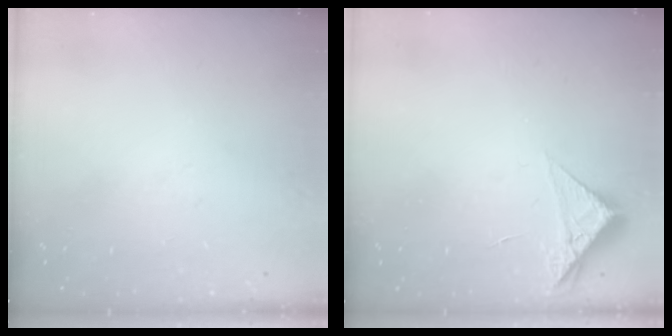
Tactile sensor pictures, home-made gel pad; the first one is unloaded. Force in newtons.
{"total": 5.2, "press": 5.2, "slide": 0.3}